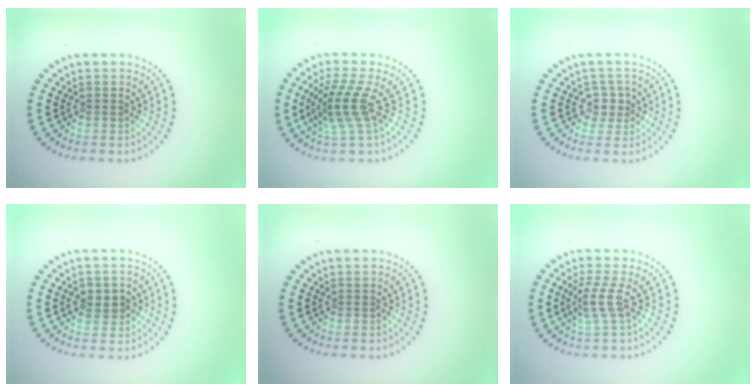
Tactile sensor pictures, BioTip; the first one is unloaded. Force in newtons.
{"total": 3.6, "press": 2.7, "slide": 2.5}
{"total": 1.6, "press": 1.2, "slide": 1.0}
{"total": 2.2, "press": 2.1, "slide": 0.5}
{"total": 0.0}
{"total": 2.4, "press": 1.6, "slide": 1.8}